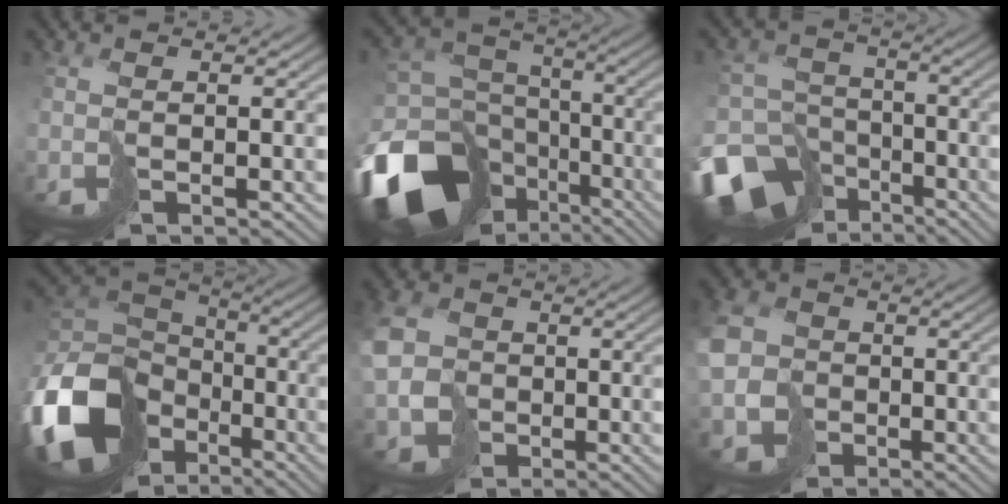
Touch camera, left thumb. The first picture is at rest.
{"total": 18.6, "force": [-9.2, 13.7, 8.5], "torque": [-0.238, -0.041, -0.124]}
{"total": 14.6, "force": [-9.3, 10.2, 4.9], "torque": [-0.144, -0.056, -0.138]}
{"total": 17.0, "force": [-6.4, 12.8, 9.2], "torque": [-0.267, -0.046, -0.115]}
{"total": 7.5, "force": [-0.4, 6.8, 3.2], "torque": [-0.100, -0.004, -0.012]}
{"total": 7.9, "force": [-1.1, 7.1, 3.3], "torque": [-0.103, -0.008, -0.028]}